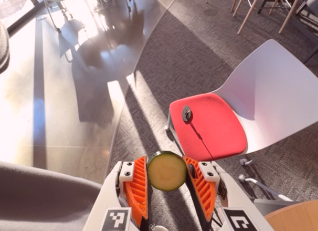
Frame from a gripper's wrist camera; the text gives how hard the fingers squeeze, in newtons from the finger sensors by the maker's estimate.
{"total": 7.9, "left": 7.9, "right": 7.9}